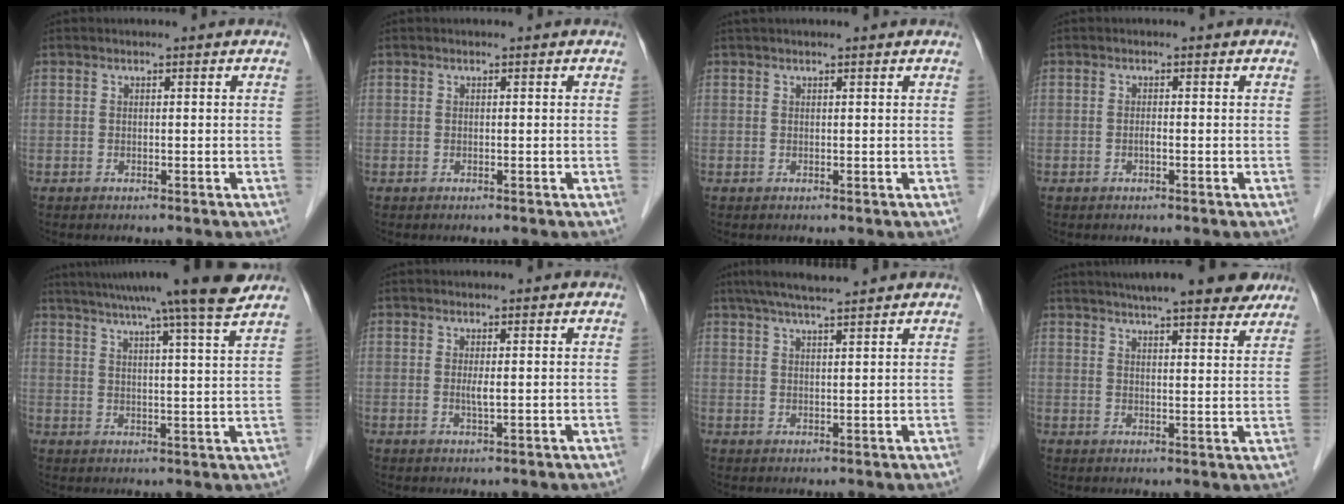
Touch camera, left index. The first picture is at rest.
{"total": 0.0}
{"total": 3.1, "force": [2.8, 0.1, 1.5], "torque": [-0.018, 0.032, 0.039]}
{"total": 0.6, "force": [-0.3, 0.1, 0.6], "torque": [-0.012, 0.000, -0.005]}
{"total": 16.5, "force": [13.8, -1.6, 8.9], "torque": [-0.148, -0.001, 0.183]}
{"total": 1.4, "force": [0.2, 0.1, 1.4], "torque": [-0.034, -0.003, 0.005]}
{"total": 8.4, "force": [7.1, -0.1, 4.4], "torque": [-0.073, 0.031, 0.107]}
{"total": 19.2, "force": [16.3, 3.1, 9.6], "torque": [-0.140, 0.028, 0.209]}